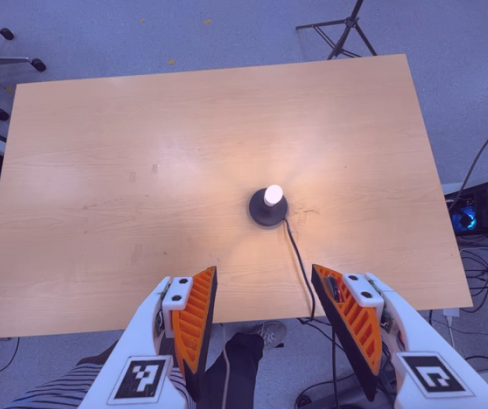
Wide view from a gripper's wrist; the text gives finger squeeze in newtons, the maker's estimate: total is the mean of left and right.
{"total": 0.0}